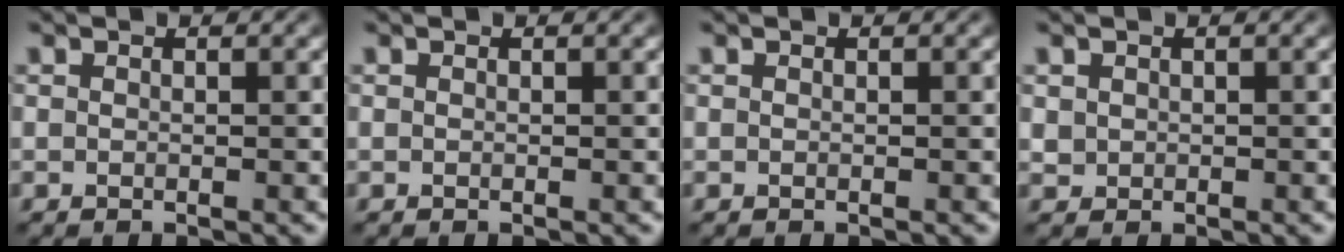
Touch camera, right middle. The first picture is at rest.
{"total": 0.0}
{"total": 0.0}
{"total": 0.9, "force": [0.3, 0.8, 0.2], "torque": [-0.001, -0.004, 0.008]}